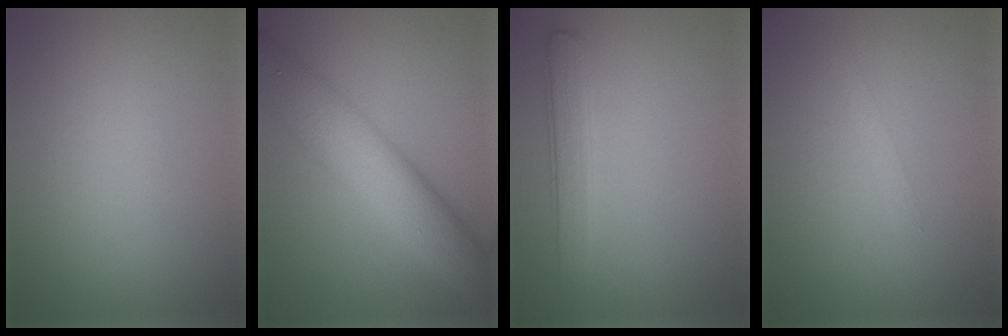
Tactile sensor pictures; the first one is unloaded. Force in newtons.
{"total": 8.7, "press": 8.7, "slide": 0.4}
{"total": 2.8, "press": 2.8, "slide": 0.1}
{"total": 0.9, "press": 0.9, "slide": 0.2}